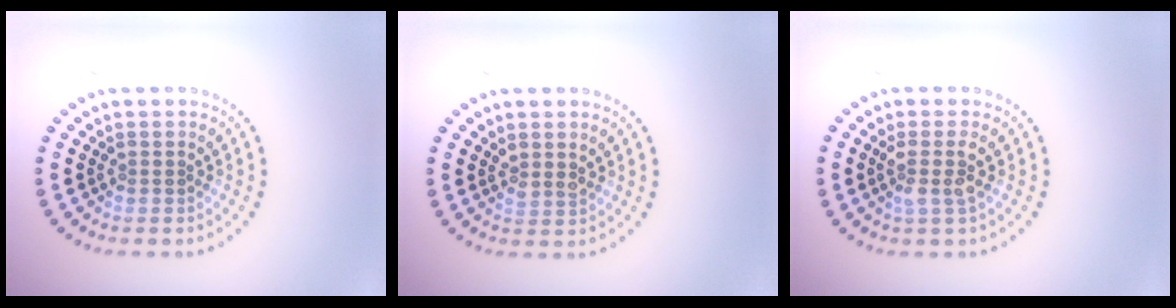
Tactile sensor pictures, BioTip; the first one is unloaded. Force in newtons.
{"total": 1.0, "press": 0.8, "slide": 0.6}
{"total": 2.1, "press": 1.7, "slide": 1.3}